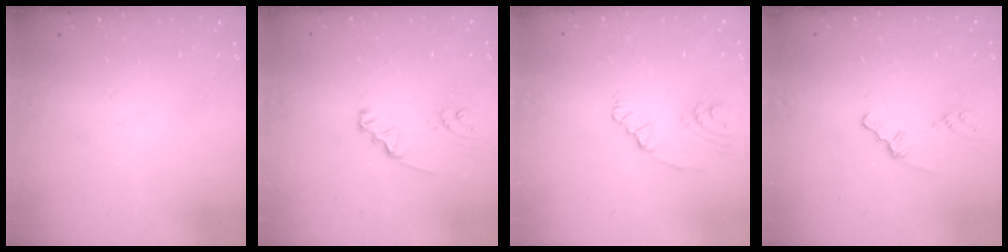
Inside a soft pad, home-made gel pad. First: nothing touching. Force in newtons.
{"total": 2.4, "press": 2.4, "slide": 0.1}
{"total": 2.3, "press": 2.3, "slide": 0.3}
{"total": 0.8, "press": 0.8, "slide": 0.2}